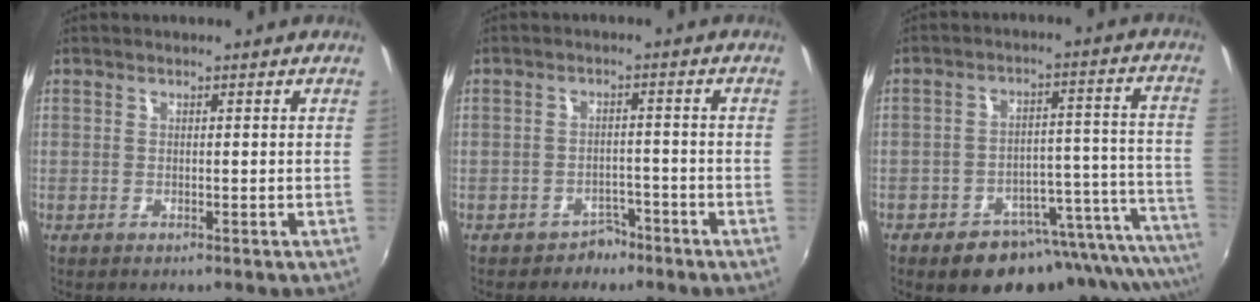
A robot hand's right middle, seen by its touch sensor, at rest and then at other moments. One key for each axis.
{"total": 3.6, "fx": -2.8, "fy": 2.3, "fz": 0.2, "tx": -0.004, "ty": 0.013, "tz": -0.039}
{"total": 20.2, "fx": -17.8, "fy": 6.7, "fz": 6.9, "tx": -0.068, "ty": 0.024, "tz": -0.233}